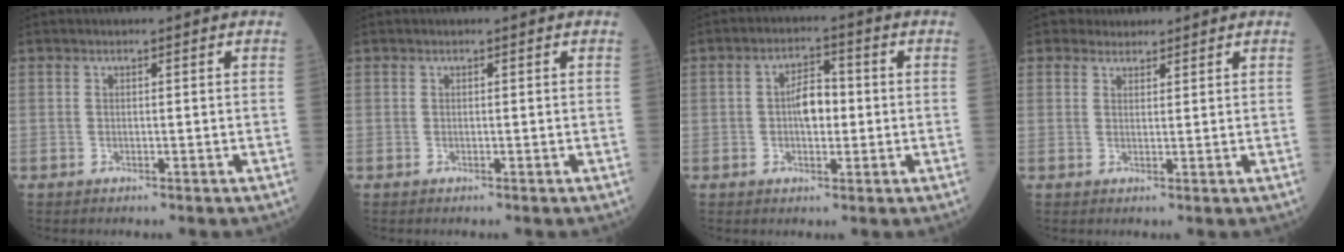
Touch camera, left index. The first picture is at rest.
{"total": 0.0}
{"total": 4.8, "force": [-0.3, 2.4, 4.2], "torque": [-0.075, 0.011, -0.007]}
{"total": 2.0, "force": [1.6, 1.2, -0.2], "torque": [0.006, 0.008, 0.022]}